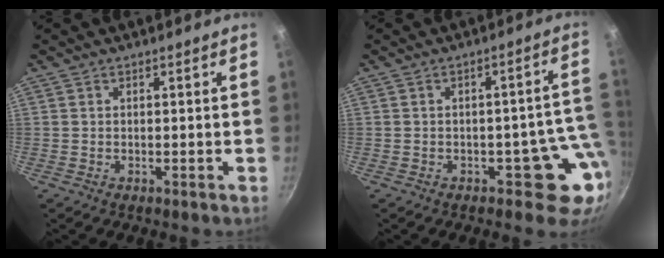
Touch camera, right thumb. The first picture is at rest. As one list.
[{"total": 8.6, "force": [-2.6, 5.7, 6.0], "torque": [0.006, 0.031, -0.027]}]